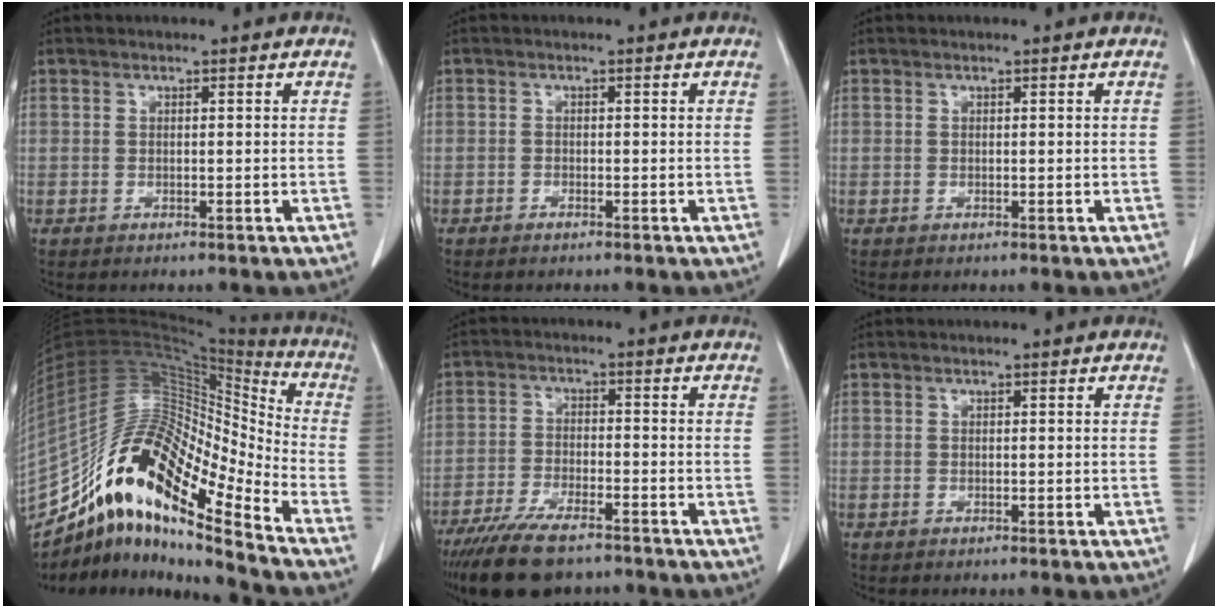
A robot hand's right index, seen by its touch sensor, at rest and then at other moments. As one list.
[{"total": 0.8, "force": [-0.7, 0.2, 0.3], "torque": [-0.009, 0.000, -0.010]}, {"total": 0.0}, {"total": 20.3, "force": [-14.4, 3.6, 13.7], "torque": [-0.275, 0.036, -0.265]}, {"total": 11.5, "force": [-8.9, 3.3, 6.4], "torque": [-0.112, -0.021, -0.149]}, {"total": 0.0}]